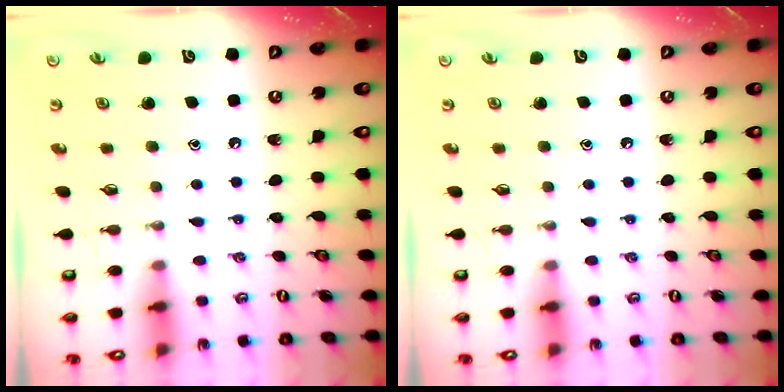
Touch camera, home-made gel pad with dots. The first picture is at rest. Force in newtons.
{"total": 0.0}